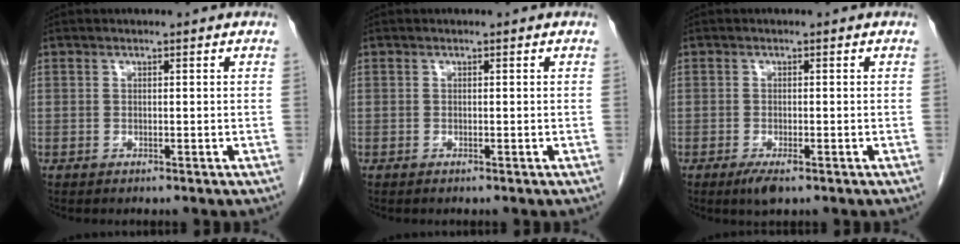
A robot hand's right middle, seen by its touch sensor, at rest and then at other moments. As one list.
[{"total": 0.0}, {"total": 2.7, "force": [-1.6, 0.6, 2.1], "torque": [-0.039, -0.005, -0.025]}]